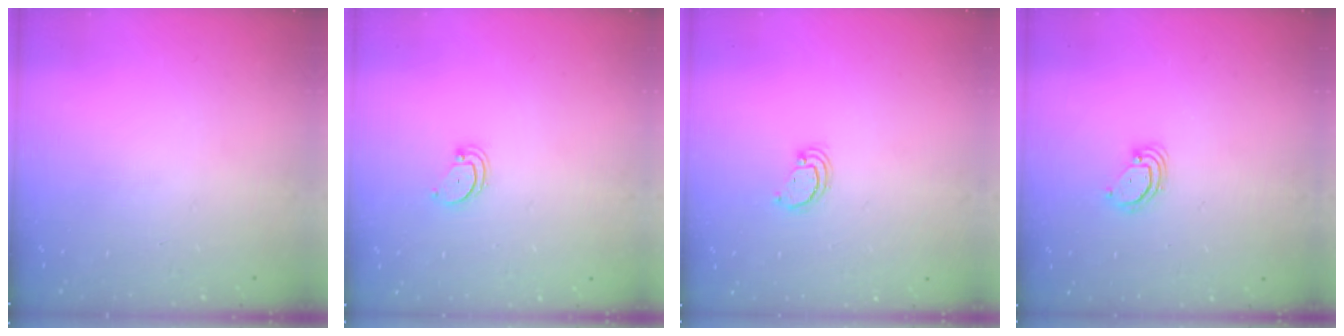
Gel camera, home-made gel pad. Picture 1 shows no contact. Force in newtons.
{"total": 1.8, "press": 1.8, "slide": 0.2}
{"total": 2.6, "press": 2.6, "slide": 0.2}
{"total": 2.8, "press": 2.8, "slide": 0.3}